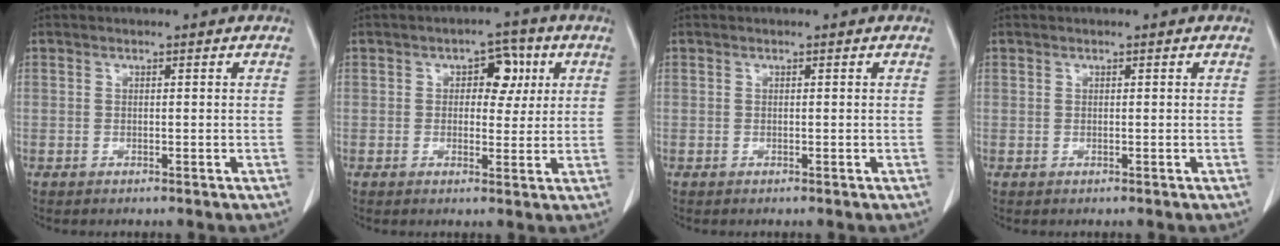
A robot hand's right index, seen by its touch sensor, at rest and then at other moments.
{"total": 4.9, "force": [1.5, 2.9, 3.6], "torque": [-0.044, 0.014, 0.019]}
{"total": 0.0}
{"total": 0.0}